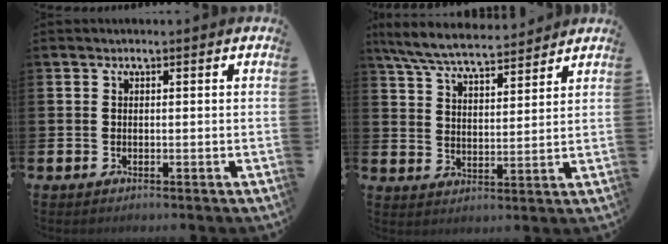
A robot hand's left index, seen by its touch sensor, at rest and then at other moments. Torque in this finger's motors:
{"motor_torque": [0.97, -1.17, 0.58, 0.21]}